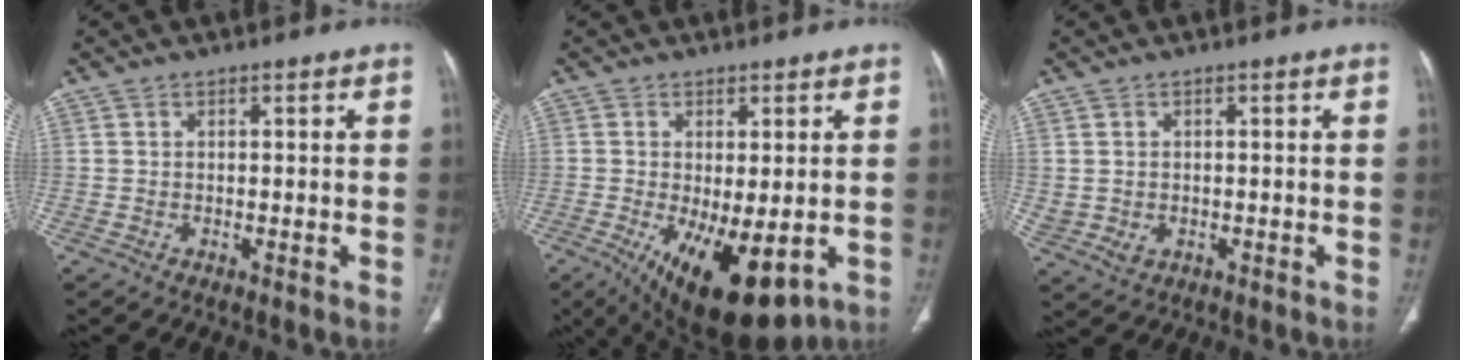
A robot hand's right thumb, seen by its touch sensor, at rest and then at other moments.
{"total": 14.3, "force": [-4.7, 6.1, 12.0], "torque": [-0.188, -0.020, -0.050]}
{"total": 4.0, "force": [-0.4, 3.4, 2.1], "torque": [-0.049, 0.001, 0.007]}